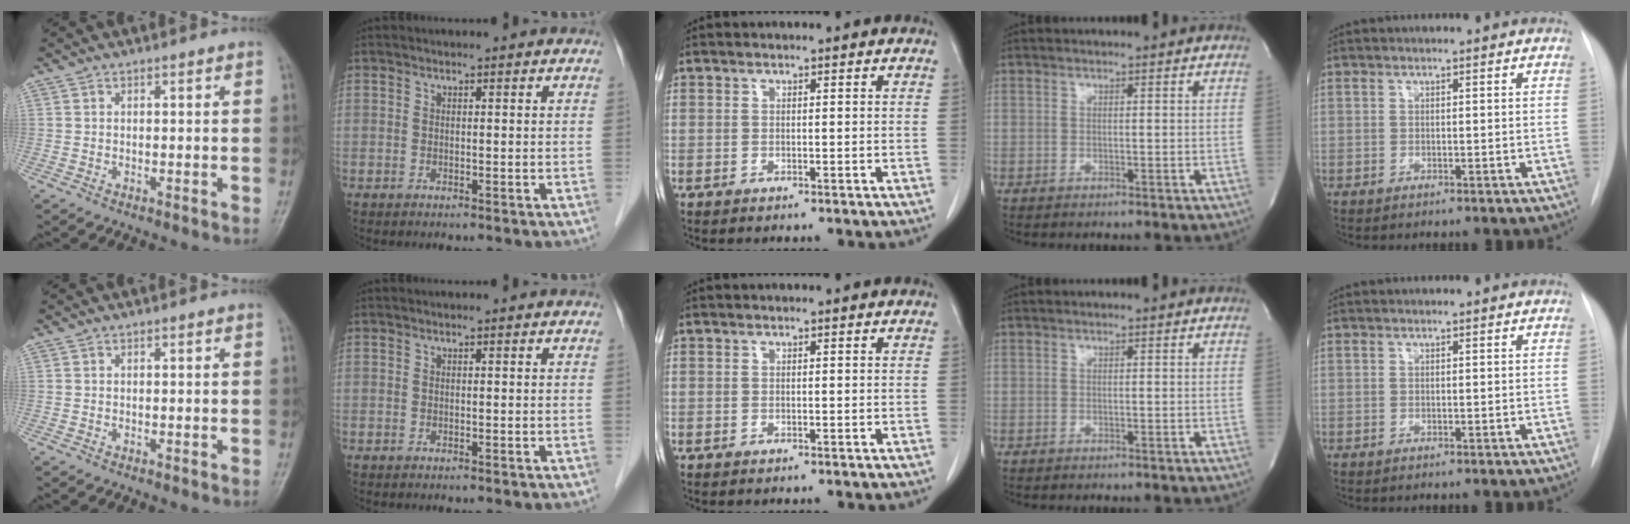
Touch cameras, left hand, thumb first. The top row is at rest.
{}